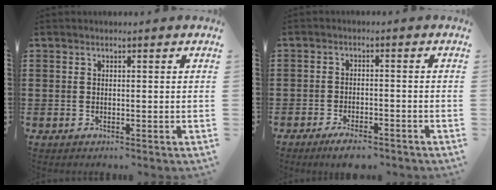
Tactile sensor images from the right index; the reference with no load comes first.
{"total": 3.3, "force": [-3.0, 0.4, 1.2], "torque": [-0.022, 0.003, -0.059]}